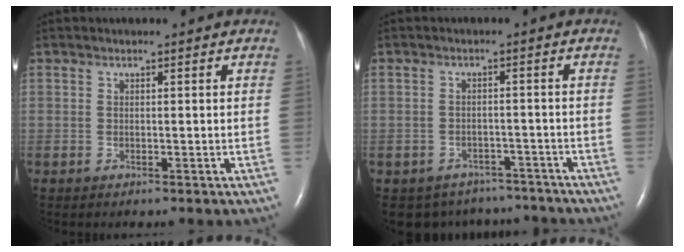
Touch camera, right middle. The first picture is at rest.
{"total": 9.0, "force": [-7.9, 4.3, 0.5], "torque": [-0.008, 0.017, -0.092]}